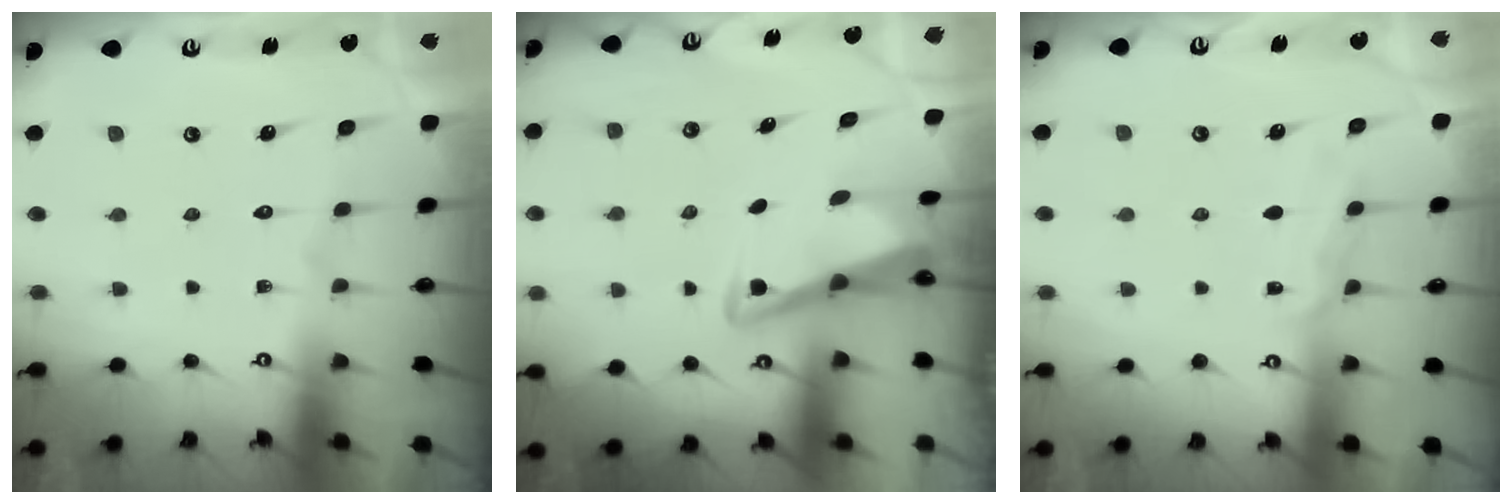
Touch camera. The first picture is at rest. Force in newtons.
{"total": 3.8, "press": 3.7, "slide": 0.4}
{"total": 5.7, "press": 5.7, "slide": 0.5}